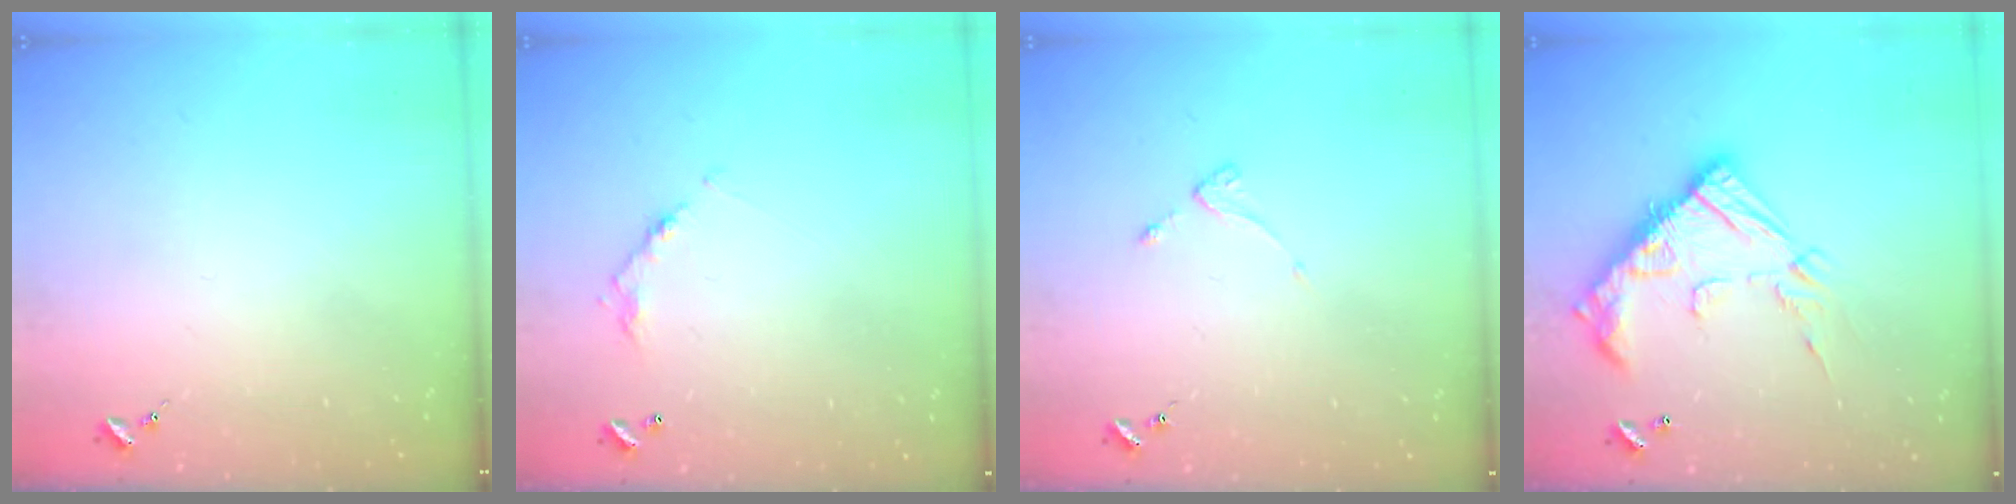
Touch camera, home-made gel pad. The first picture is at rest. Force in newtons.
{"total": 6.0, "press": 6.0, "slide": 0.3}
{"total": 2.7, "press": 2.6, "slide": 0.5}
{"total": 20.8, "press": 20.8, "slide": 0.6}